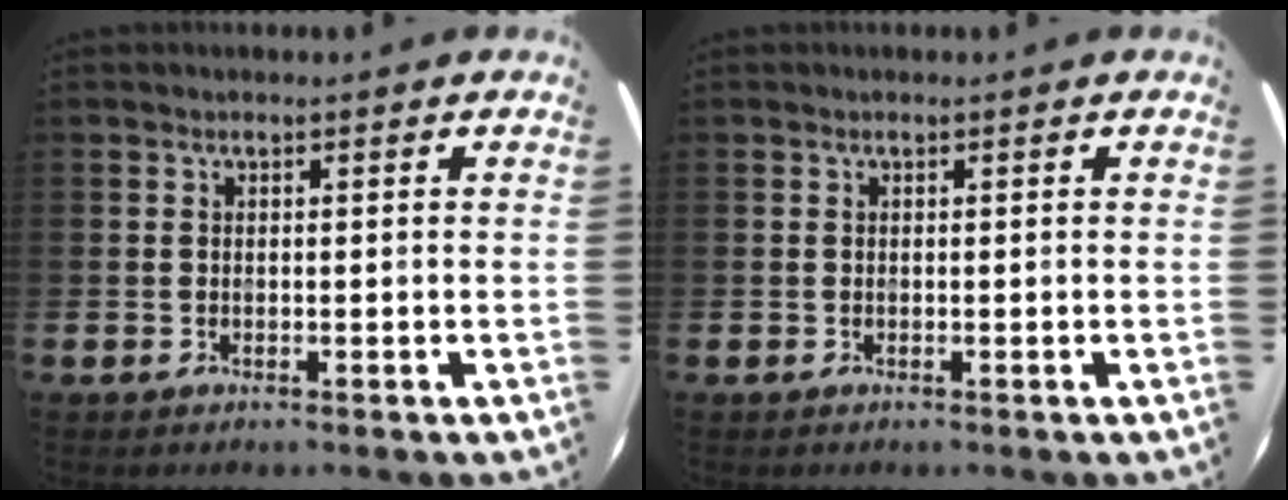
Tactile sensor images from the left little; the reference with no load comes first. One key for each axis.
{"total": 0.0}